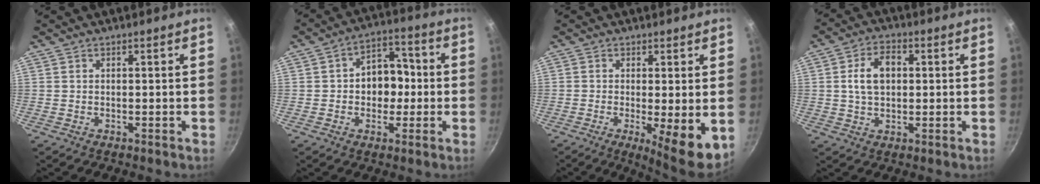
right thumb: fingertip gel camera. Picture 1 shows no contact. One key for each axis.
{"total": 9.7, "fx": -0.4, "fy": 7.4, "fz": 6.3, "tx": -0.034, "ty": 0.023, "tz": -0.016}
{"total": 8.6, "fx": -1.2, "fy": 1.7, "fz": 8.3, "tx": -0.118, "ty": -0.017, "tz": -0.013}
{"total": 7.8, "fx": 1.0, "fy": 5.2, "fz": 5.8, "tx": -0.085, "ty": 0.013, "tz": 0.013}